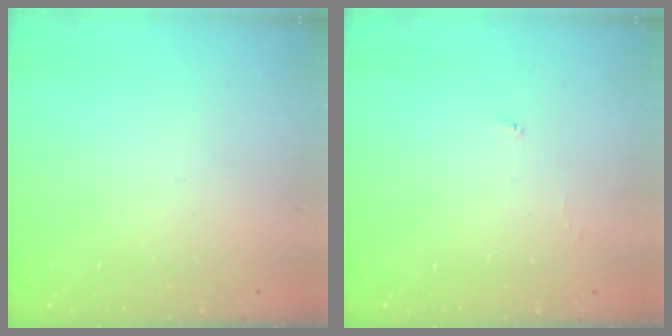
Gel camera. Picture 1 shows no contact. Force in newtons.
{"total": 3.7, "press": 3.7, "slide": 0.5}